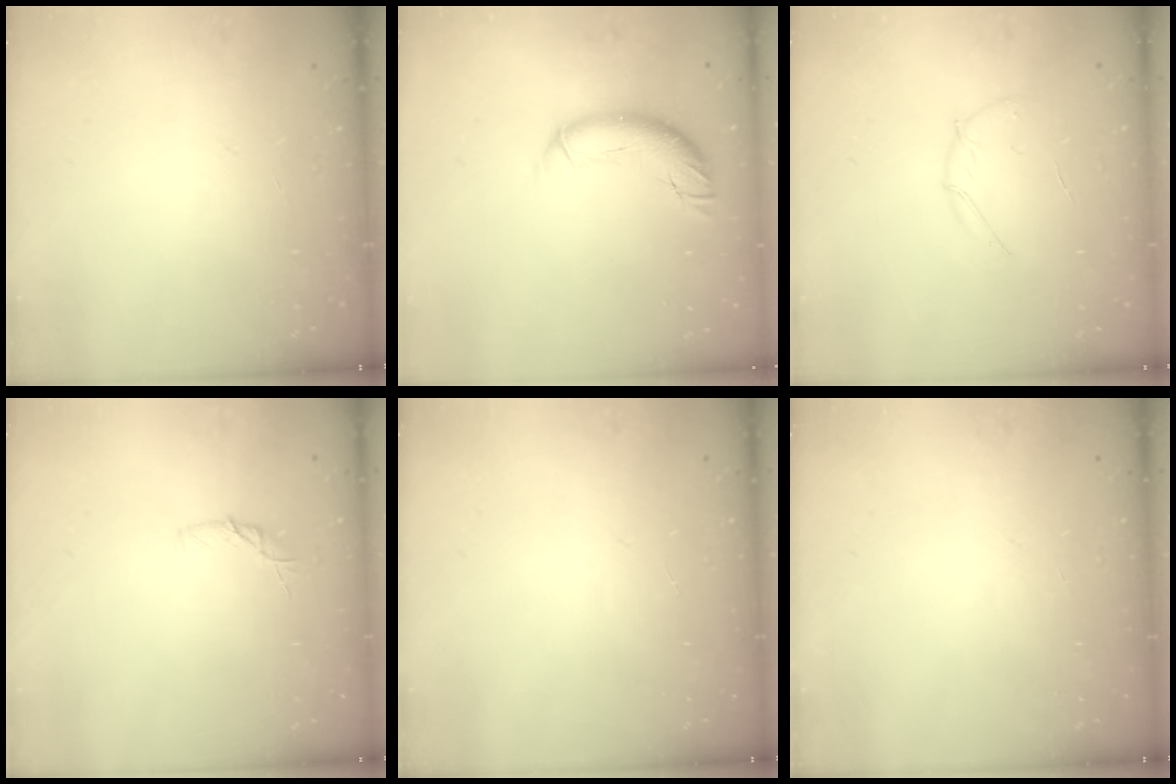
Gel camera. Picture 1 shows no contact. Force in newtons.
{"total": 10.2, "press": 10.1, "slide": 0.9}
{"total": 6.6, "press": 6.3, "slide": 2.0}
{"total": 6.7, "press": 6.7, "slide": 0.6}
{"total": 0.0}
{"total": 0.0}